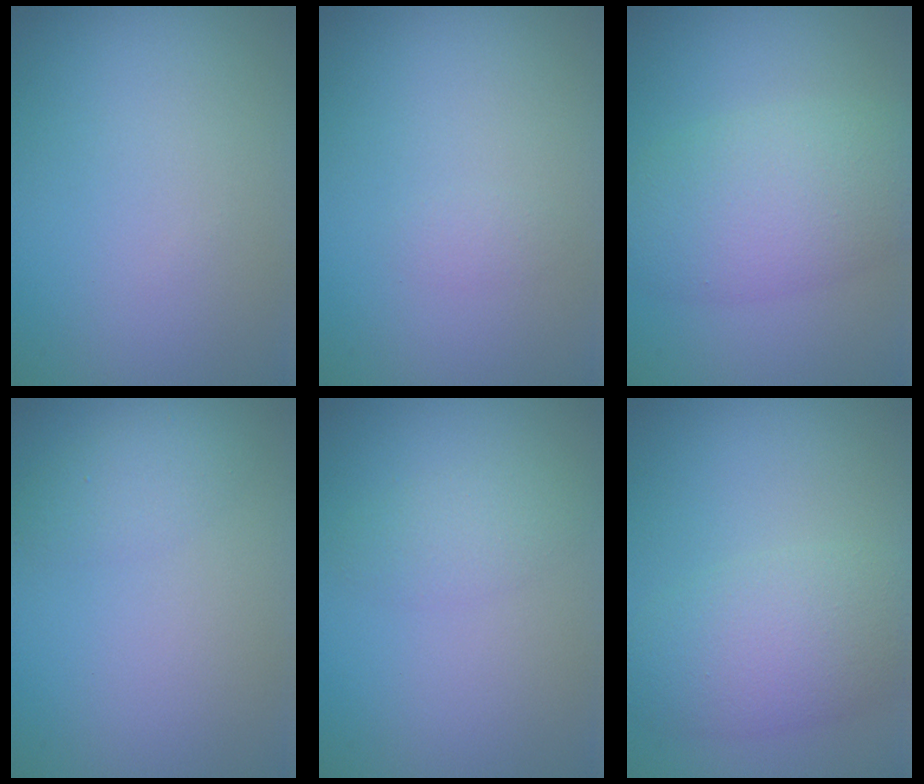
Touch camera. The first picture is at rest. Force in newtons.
{"total": 0.7, "press": 0.7, "slide": 0.0}
{"total": 6.1, "press": 6.1, "slide": 0.3}
{"total": 1.5, "press": 1.5, "slide": 0.1}
{"total": 1.7, "press": 1.7, "slide": 0.1}
{"total": 5.3, "press": 5.3, "slide": 0.1}